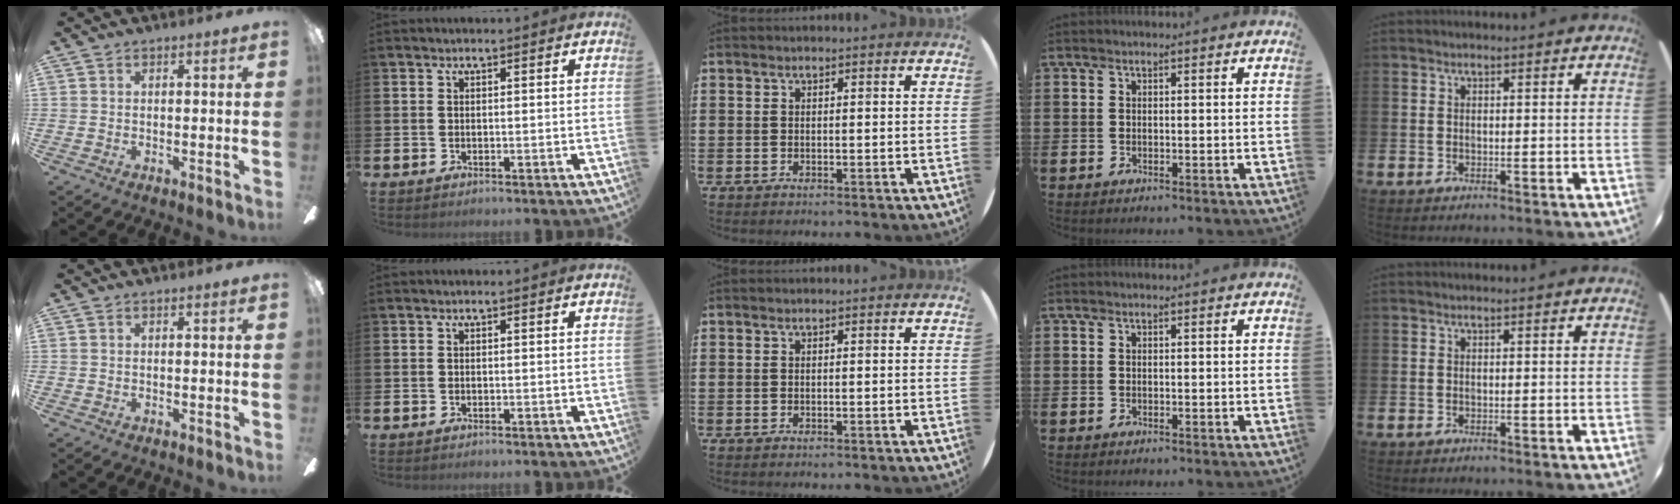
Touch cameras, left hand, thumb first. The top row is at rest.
{}